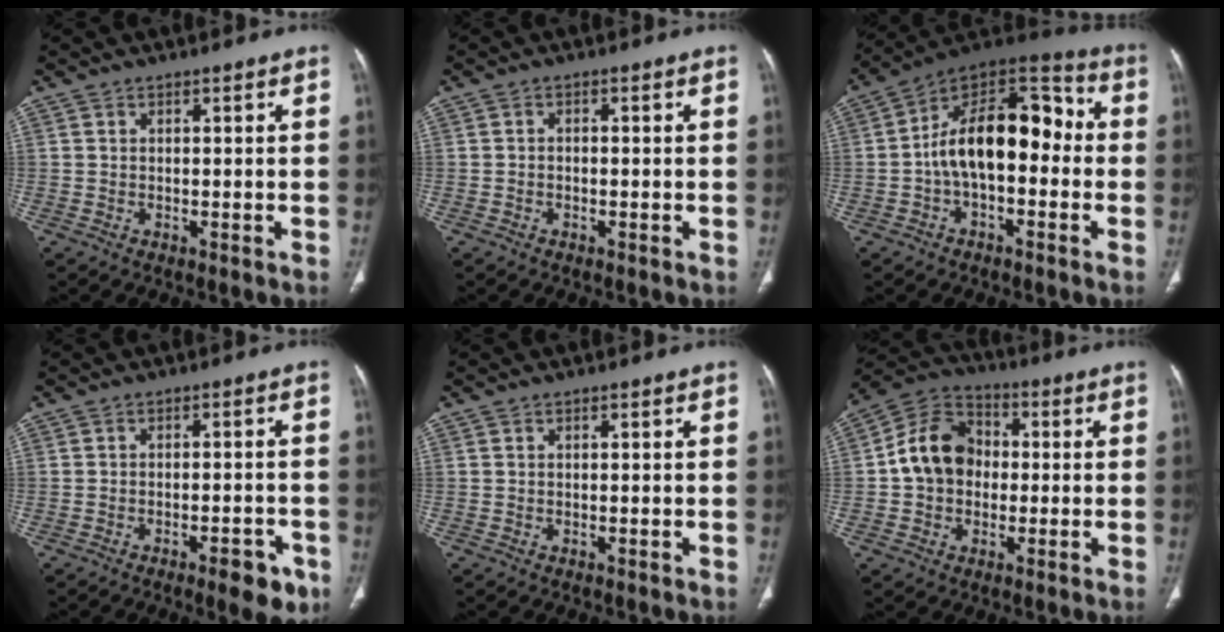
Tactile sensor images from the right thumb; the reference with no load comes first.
{"total": 0.8, "force": [-0.3, 0.6, 0.4], "torque": [-0.005, 0.003, -0.008]}
{"total": 17.8, "force": [-1.1, 10.0, 14.7], "torque": [-0.208, 0.055, -0.032]}
{"total": 6.5, "force": [-3.6, 2.3, 4.8], "torque": [-0.048, 0.013, -0.043]}
{"total": 0.0}
{"total": 12.3, "force": [-0.1, 9.9, 7.3], "torque": [-0.111, 0.034, -0.013]}